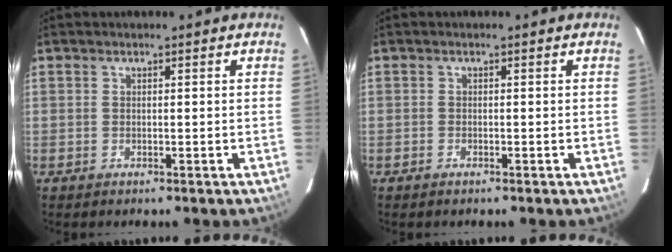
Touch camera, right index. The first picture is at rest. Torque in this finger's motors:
{"motor_torque": [0.14, -0.07, 0.08, 0.00]}